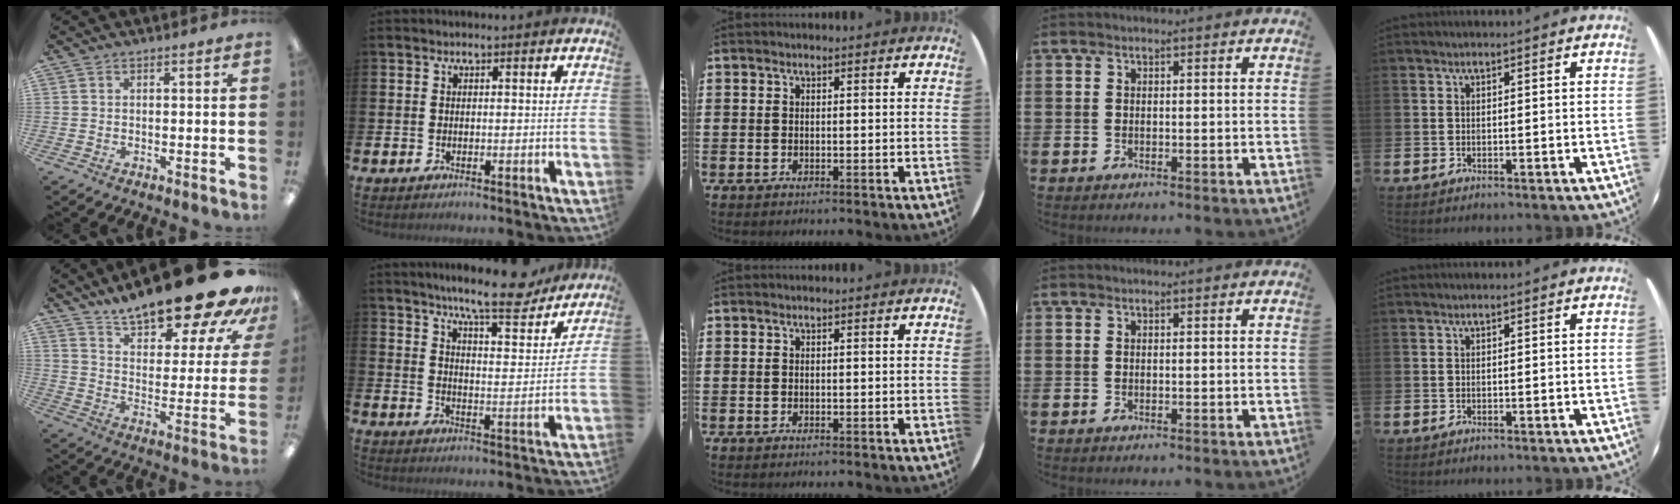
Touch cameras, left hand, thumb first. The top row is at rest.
{"thumb": {"total": 21.2, "force": [17.4, 5.1, 11.0], "torque": [-0.154, -0.125, 0.286]}, "index": {"total": 9.8, "force": [8.8, 1.0, 4.1], "torque": [-0.078, -0.051, 0.152]}}